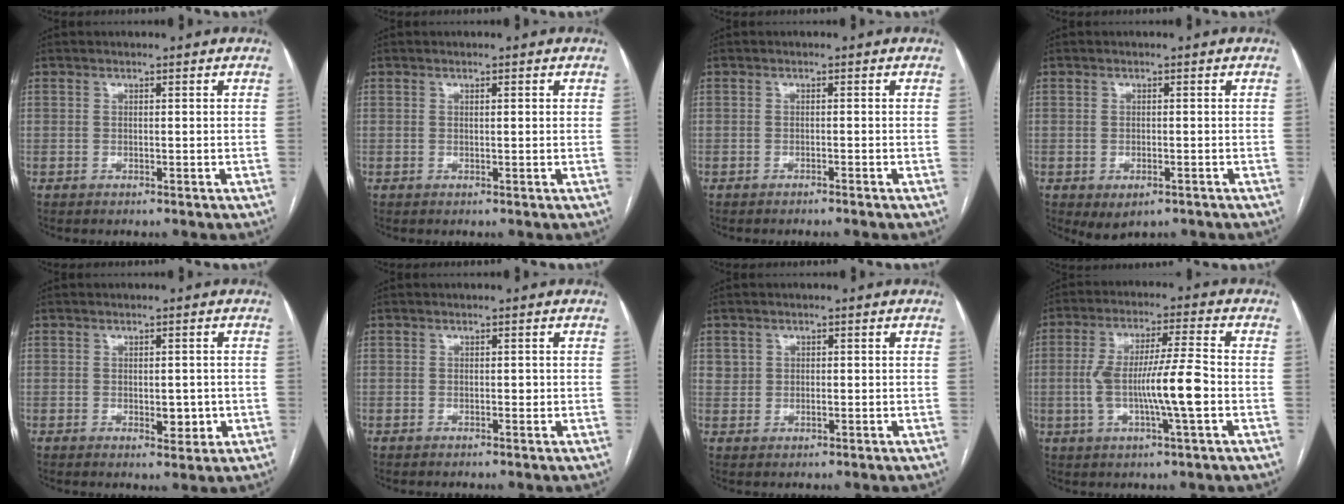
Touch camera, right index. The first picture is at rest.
{"total": 0.7, "force": [0.3, 0.0, 0.6], "torque": [-0.010, 0.002, 0.003]}
{"total": 1.3, "force": [-1.1, -0.4, 0.6], "torque": [-0.010, 0.004, -0.016]}
{"total": 2.9, "force": [-1.4, 1.6, 2.0], "torque": [-0.030, -0.005, -0.009]}
{"total": 3.4, "force": [-0.5, 1.8, 2.8], "torque": [-0.032, -0.002, -0.001]}
{"total": 0.6, "force": [0.0, 0.4, 0.4], "torque": [-0.002, 0.001, -0.002]}
{"total": 2.3, "force": [0.8, 2.1, 0.6], "torque": [-0.008, 0.007, 0.016]}
{"total": 11.0, "force": [-1.8, 0.6, 10.8], "torque": [-0.202, 0.008, -0.035]}